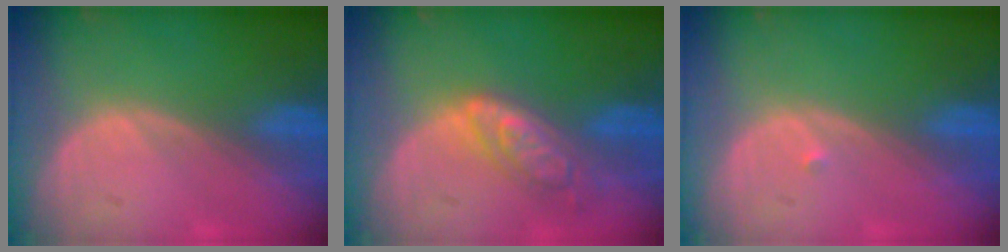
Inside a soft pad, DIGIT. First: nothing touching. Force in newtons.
{"total": 6.3, "press": 5.6, "slide": 2.9}
{"total": 0.5, "press": 0.4, "slide": 0.3}